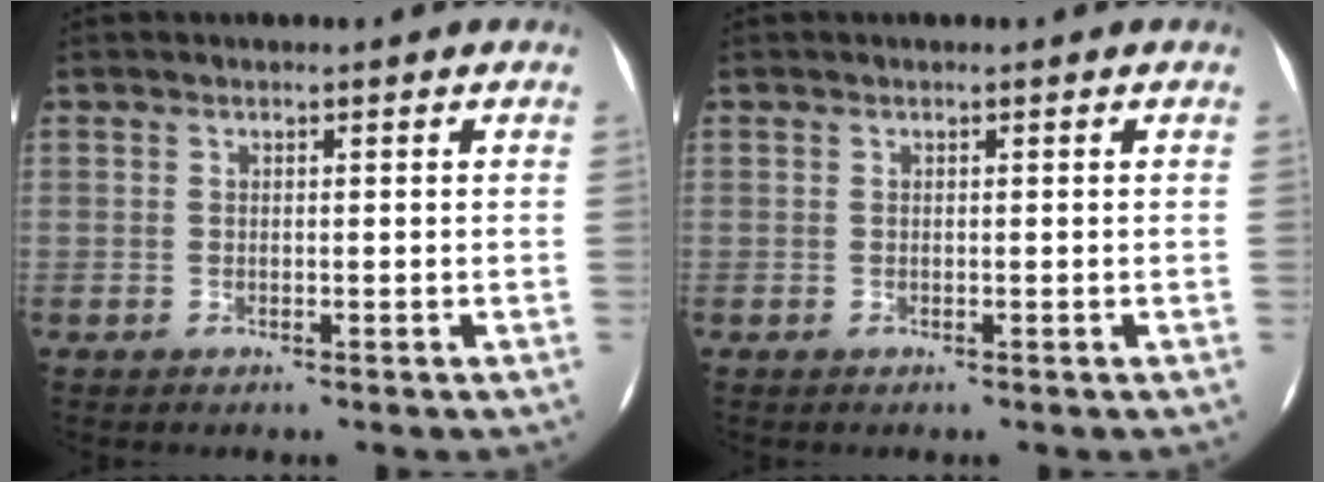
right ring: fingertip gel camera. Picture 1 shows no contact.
{"total": 0.0}